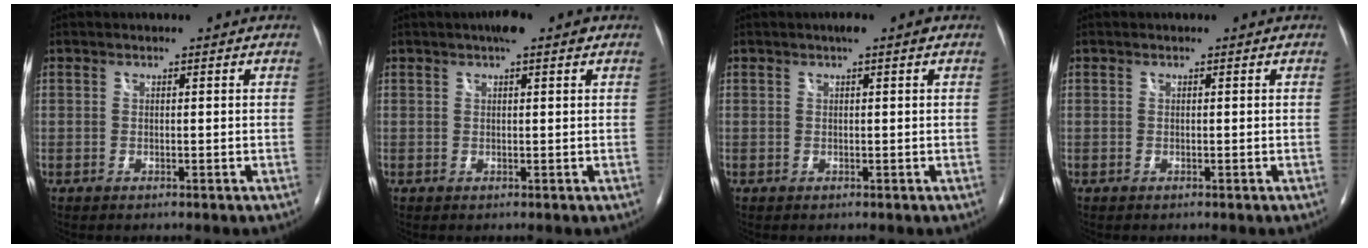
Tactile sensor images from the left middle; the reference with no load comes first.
{"total": 3.7, "force": [2.3, 0.7, 2.7], "torque": [-0.043, 0.019, 0.033]}
{"total": 1.6, "force": [1.0, 0.0, 1.3], "torque": [-0.021, 0.010, 0.014]}
{"total": 0.0}